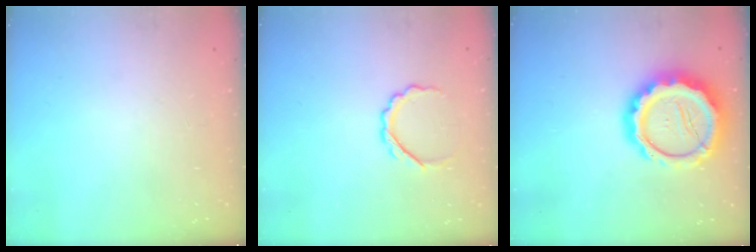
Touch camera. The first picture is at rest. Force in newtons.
{"total": 4.9, "press": 4.9, "slide": 0.4}
{"total": 16.1, "press": 15.8, "slide": 3.1}